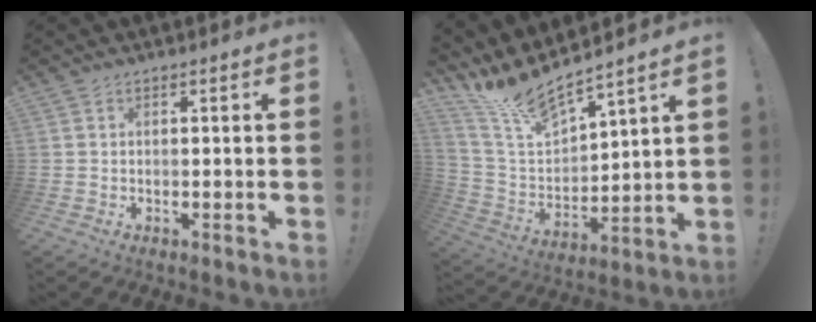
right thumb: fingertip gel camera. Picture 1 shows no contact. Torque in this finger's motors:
{"motor_torque": [-0.05, 0.21, 0.43, 0.16, 0.01]}